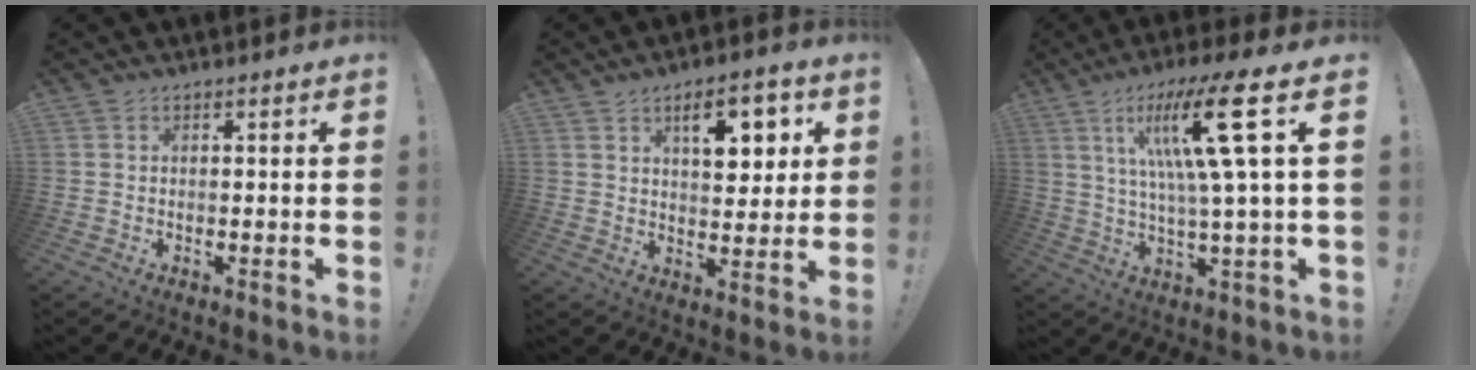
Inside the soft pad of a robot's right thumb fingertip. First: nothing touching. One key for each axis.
{"total": 10.3, "fx": 4.8, "fy": 4.6, "fz": 7.9, "tx": -0.098, "ty": -0.014, "tz": 0.077}
{"total": 18.3, "fx": 5.9, "fy": 1.2, "fz": 17.2, "tx": -0.303, "ty": -0.015, "tz": 0.068}